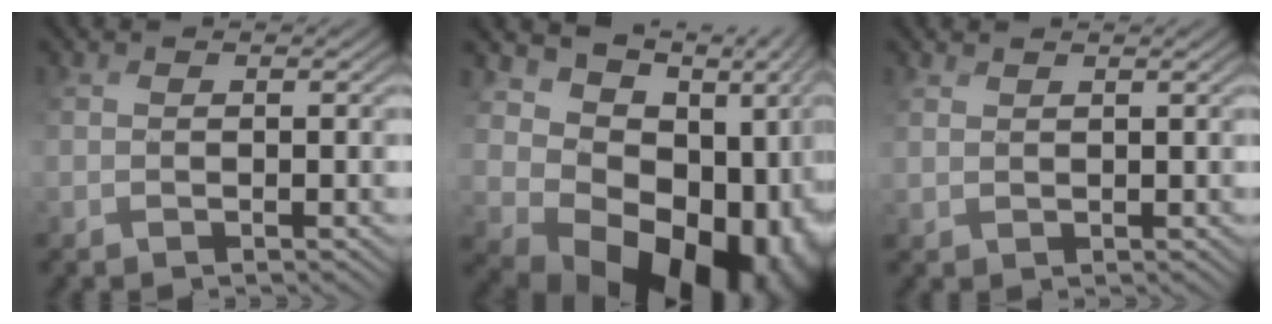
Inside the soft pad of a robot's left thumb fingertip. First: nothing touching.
{"total": 14.7, "force": [0.1, 11.7, 8.9], "torque": [-0.114, -0.051, 0.065]}
{"total": 2.0, "force": [1.1, -0.4, -1.6], "torque": [0.018, 0.000, 0.020]}